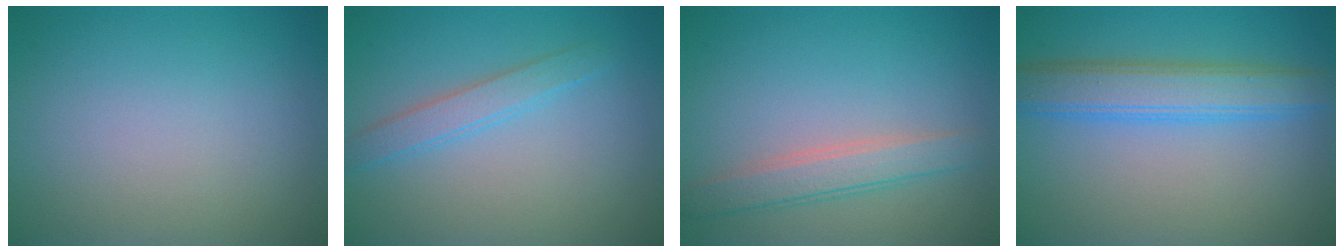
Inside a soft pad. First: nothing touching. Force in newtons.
{"total": 1.7, "press": 1.7, "slide": 0.1}
{"total": 2.9, "press": 2.9, "slide": 0.2}
{"total": 4.9, "press": 4.9, "slide": 0.2}